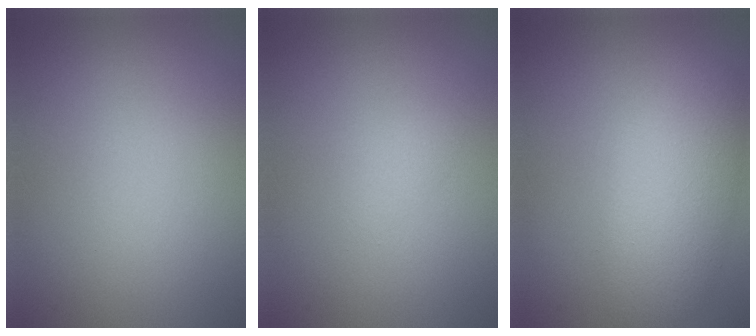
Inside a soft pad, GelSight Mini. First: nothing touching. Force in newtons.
{"total": 0.6, "press": 0.5, "slide": 0.1}
{"total": 5.7, "press": 5.7, "slide": 0.5}